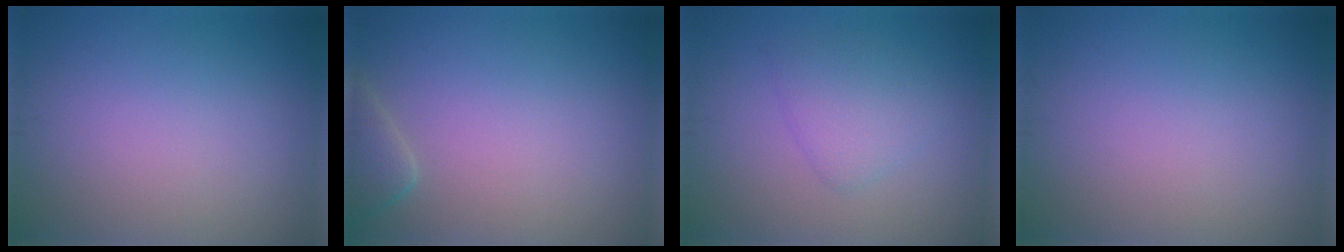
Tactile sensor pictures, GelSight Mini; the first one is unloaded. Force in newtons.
{"total": 2.3, "press": 2.2, "slide": 0.4}
{"total": 2.6, "press": 2.6, "slide": 0.2}
{"total": 0.0}